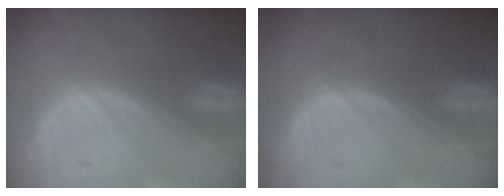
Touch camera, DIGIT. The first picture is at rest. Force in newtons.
{"total": 0.0}